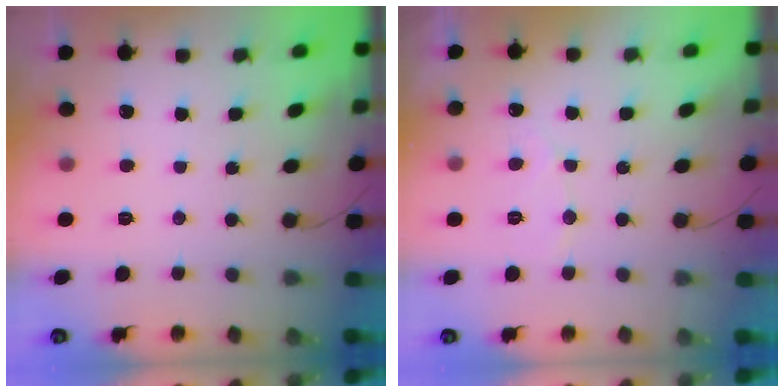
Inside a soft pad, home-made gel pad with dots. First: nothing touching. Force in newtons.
{"total": 3.7, "press": 3.7, "slide": 0.3}